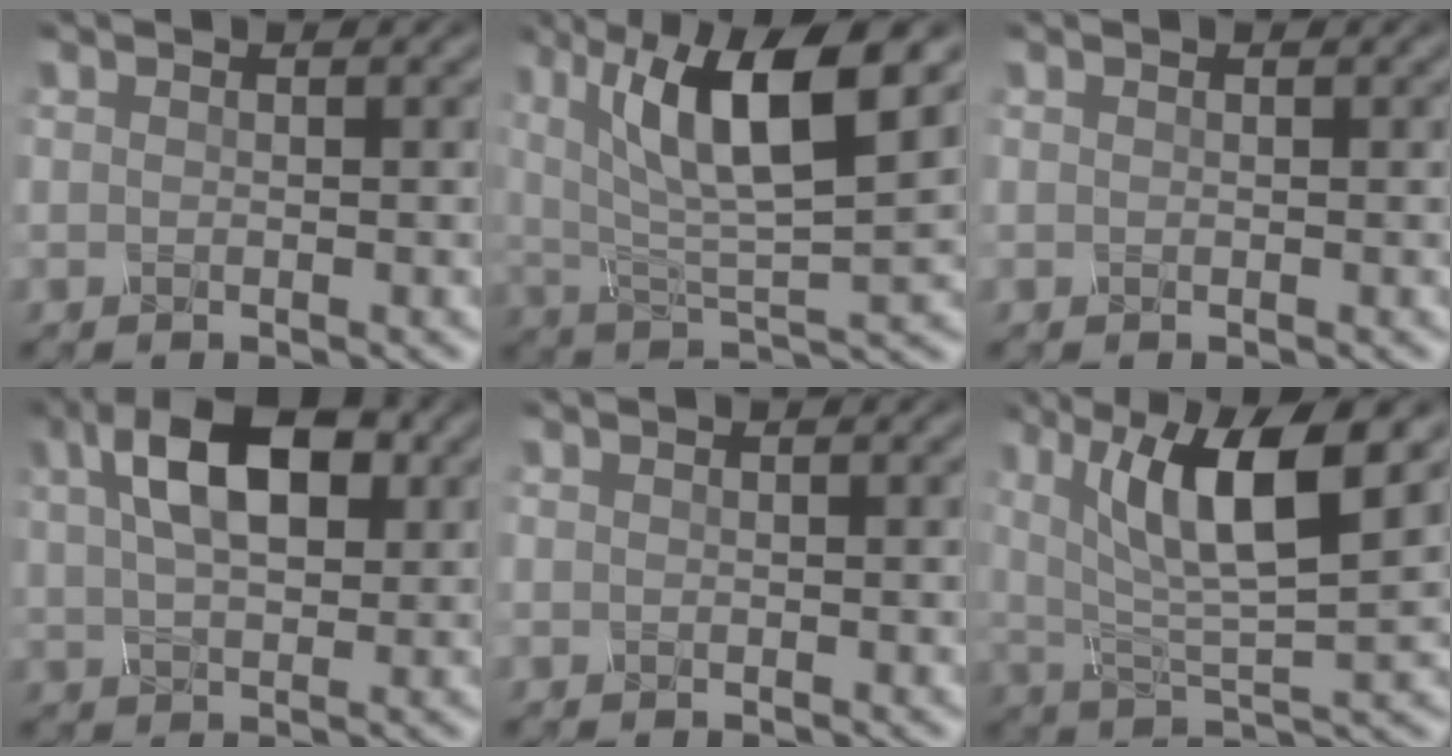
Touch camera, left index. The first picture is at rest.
{"total": 10.1, "force": [4.2, 2.9, 8.7], "torque": [-0.160, -0.002, 0.073]}
{"total": 0.0}
{"total": 9.2, "force": [2.8, 5.0, 7.3], "torque": [-0.123, 0.023, 0.035]}
{"total": 0.0}
{"total": 9.2, "force": [3.5, 2.5, 8.1], "torque": [-0.146, -0.005, 0.062]}